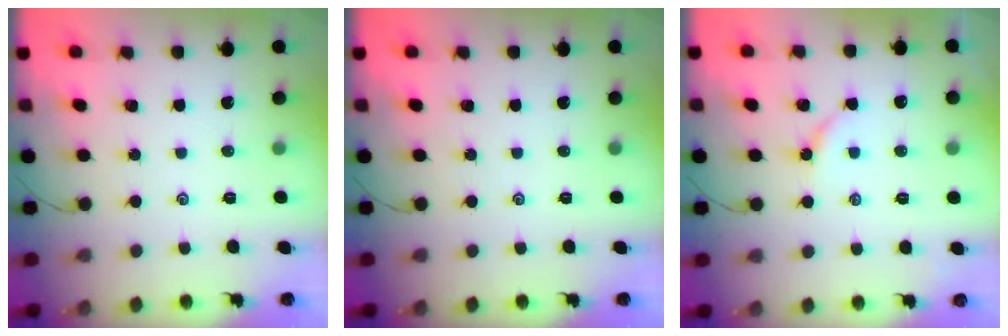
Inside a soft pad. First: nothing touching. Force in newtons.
{"total": 0.0}
{"total": 2.5, "press": 2.4, "slide": 0.4}